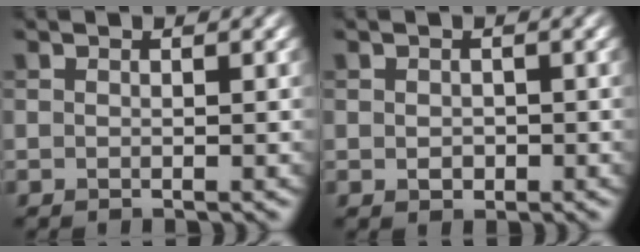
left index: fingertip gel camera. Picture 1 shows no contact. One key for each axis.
{"total": 1.0, "fx": -0.1, "fy": 0.8, "fz": 0.6, "tx": -0.009, "ty": -0.004, "tz": -0.002}